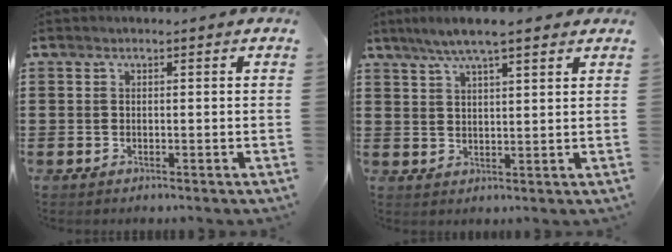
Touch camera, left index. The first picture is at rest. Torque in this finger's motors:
{"motor_torque": [1.11, -1.03, 0.23, 0.16]}